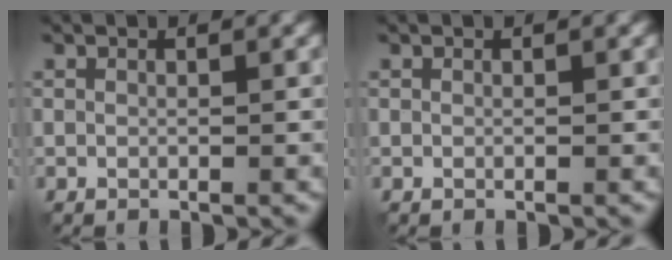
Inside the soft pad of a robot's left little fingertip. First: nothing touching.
{"total": 0.0}